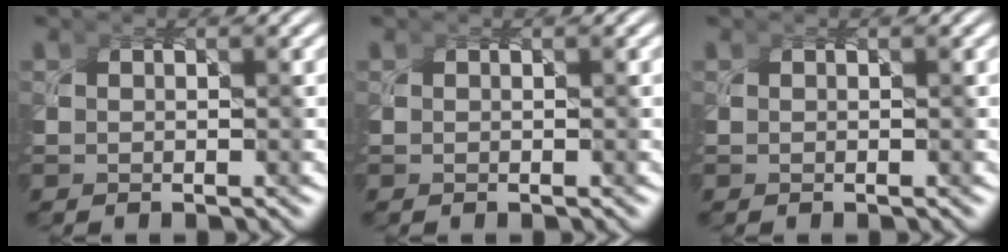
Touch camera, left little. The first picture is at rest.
{"total": 0.0}
{"total": 0.0}